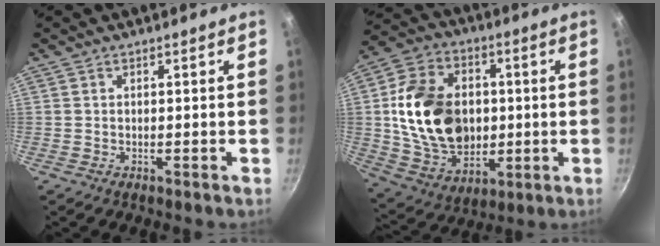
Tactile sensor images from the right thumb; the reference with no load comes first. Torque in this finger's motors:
{"motor_torque": [-0.89, 1.72, 1.67, 0.19, 0.22]}